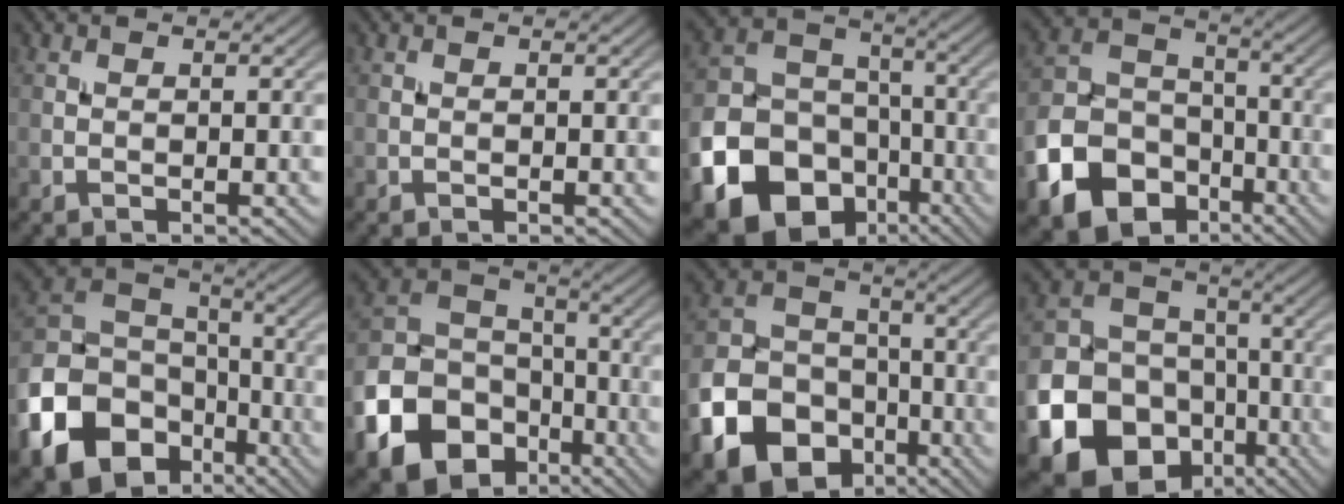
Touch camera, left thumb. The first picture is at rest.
{"total": 0.0}
{"total": 19.8, "force": [-9.6, 15.2, 8.2], "torque": [-0.200, -0.069, -0.174]}
{"total": 14.2, "force": [-7.4, 10.2, 6.6], "torque": [-0.179, -0.041, -0.139]}
{"total": 17.8, "force": [-8.5, 13.2, 8.4], "torque": [-0.246, -0.050, -0.146]}
{"total": 17.3, "force": [-8.6, 12.9, 7.6], "torque": [-0.218, -0.053, -0.157]}
{"total": 15.8, "force": [-7.8, 11.7, 7.3], "torque": [-0.195, -0.044, -0.146]}
{"total": 21.3, "force": [-9.5, 17.3, 8.0], "torque": [-0.194, -0.070, -0.170]}